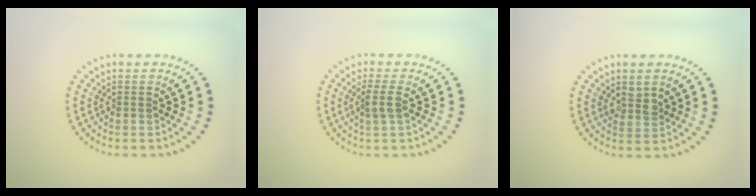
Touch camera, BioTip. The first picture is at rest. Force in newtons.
{"total": 1.7, "press": 1.5, "slide": 0.8}
{"total": 1.7, "press": 1.6, "slide": 0.5}